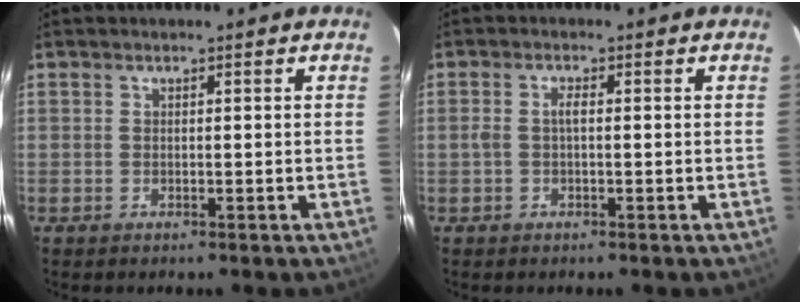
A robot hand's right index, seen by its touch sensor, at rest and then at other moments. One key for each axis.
{"total": 1.8, "fx": -0.2, "fy": 0.6, "fz": 1.7, "tx": -0.036, "ty": 0.005, "tz": -0.004}